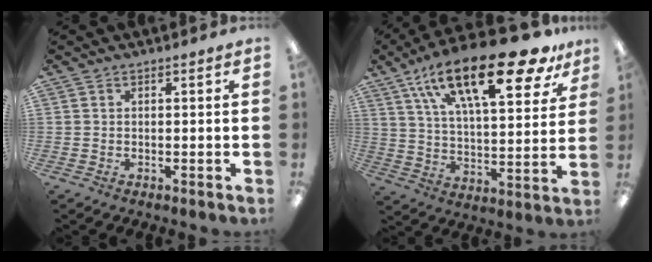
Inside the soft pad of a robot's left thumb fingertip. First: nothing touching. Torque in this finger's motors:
{"motor_torque": [0.12, 0.46, 1.95, -0.82, 0.86]}